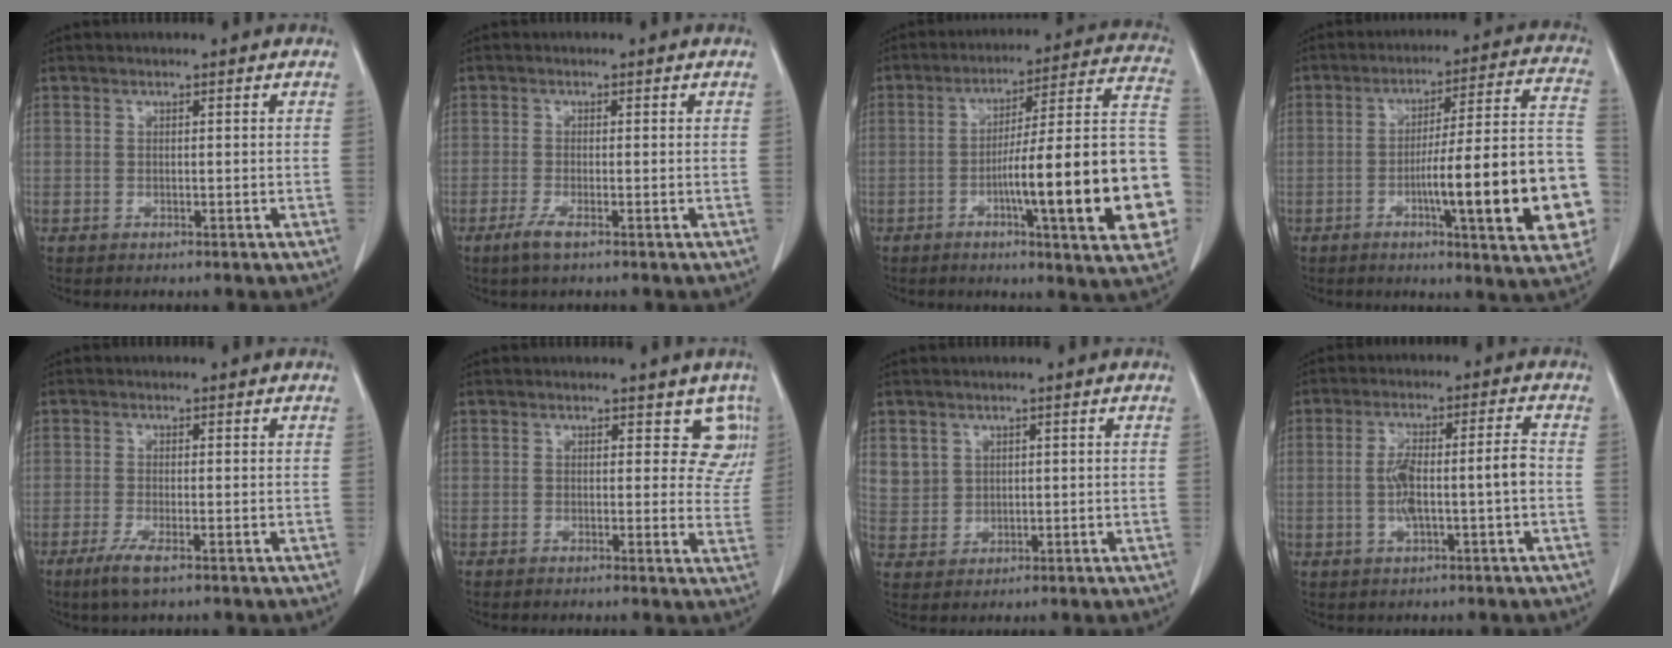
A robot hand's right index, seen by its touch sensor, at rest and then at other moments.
{"total": 2.4, "force": [-1.4, 0.2, 1.9], "torque": [-0.041, -0.006, -0.031]}
{"total": 22.6, "force": [-5.5, 1.9, 21.8], "torque": [-0.216, 0.021, -0.071]}
{"total": 20.4, "force": [-5.3, 2.0, 19.6], "torque": [-0.195, 0.023, -0.064]}
{"total": 3.5, "force": [-2.1, 0.4, 2.8], "torque": [-0.060, -0.010, -0.040]}
{"total": 5.6, "force": [3.6, 3.6, 2.4], "torque": [0.007, -0.010, 0.018]}
{"total": 5.3, "force": [2.2, 4.7, 0.8], "torque": [-0.019, 0.007, 0.055]}
{"total": 7.6, "force": [-1.1, 0.8, 7.5], "torque": [-0.142, 0.018, -0.018]}